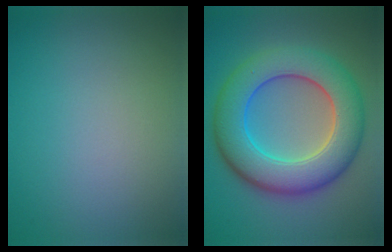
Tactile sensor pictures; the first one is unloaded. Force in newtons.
{"total": 10.1, "press": 10.0, "slide": 0.4}